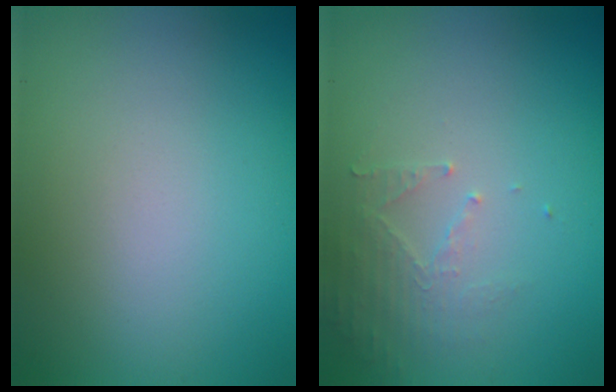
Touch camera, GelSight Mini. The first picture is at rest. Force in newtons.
{"total": 2.0, "press": 1.9, "slide": 0.3}